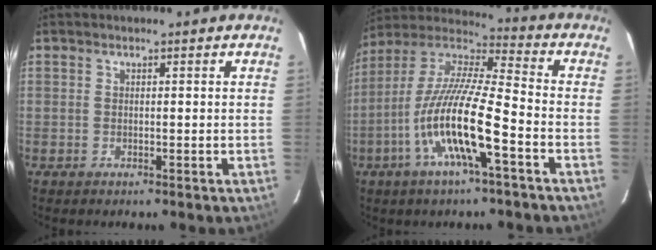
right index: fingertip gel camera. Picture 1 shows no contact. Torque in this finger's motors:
{"motor_torque": [1.25, -0.89, 1.05, 0.21]}